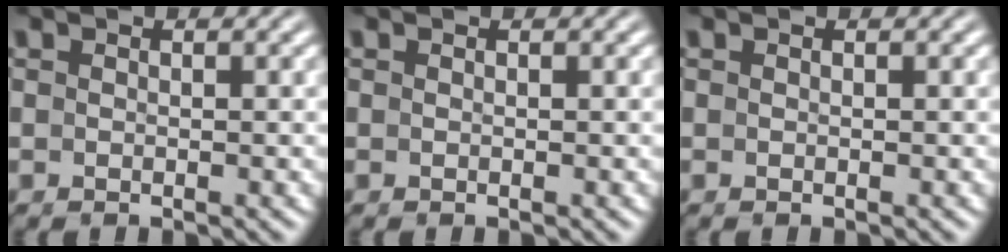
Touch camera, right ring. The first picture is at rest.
{"total": 0.0}
{"total": 0.0}